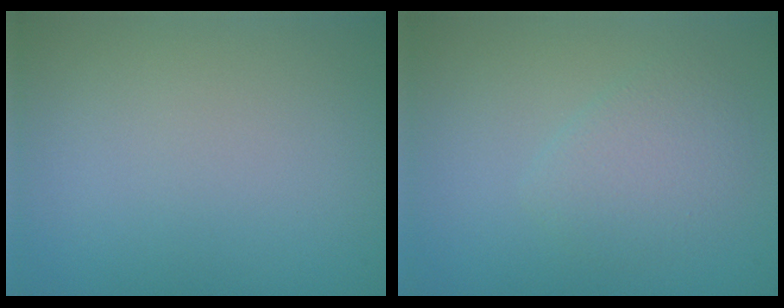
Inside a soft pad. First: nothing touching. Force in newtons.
{"total": 2.4, "press": 2.4, "slide": 0.1}